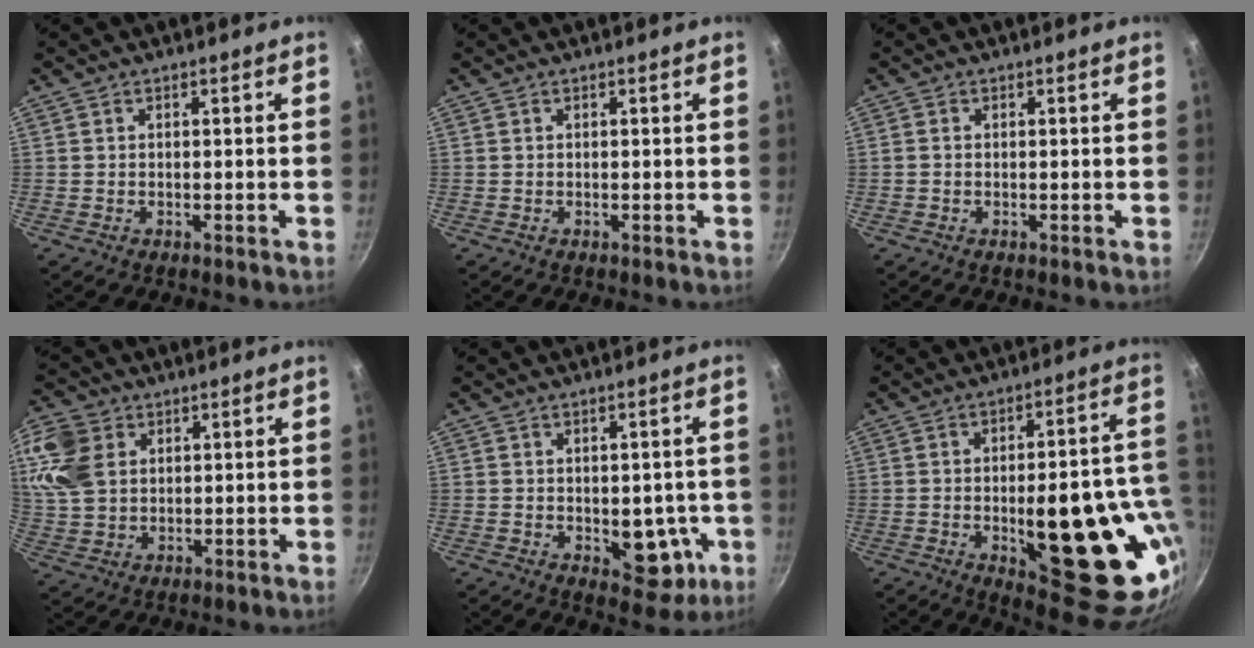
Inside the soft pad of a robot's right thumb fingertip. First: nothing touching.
{"total": 0.0}
{"total": 0.6, "force": [-0.1, 0.5, 0.3], "torque": [-0.006, 0.003, -0.003]}
{"total": 10.7, "force": [3.6, 7.9, 6.2], "torque": [-0.108, -0.007, 0.074]}
{"total": 8.8, "force": [-1.5, 5.4, 6.7], "torque": [-0.044, 0.000, -0.011]}
{"total": 28.1, "force": [-5.2, 11.2, 25.2], "torque": [-0.272, 0.003, -0.052]}